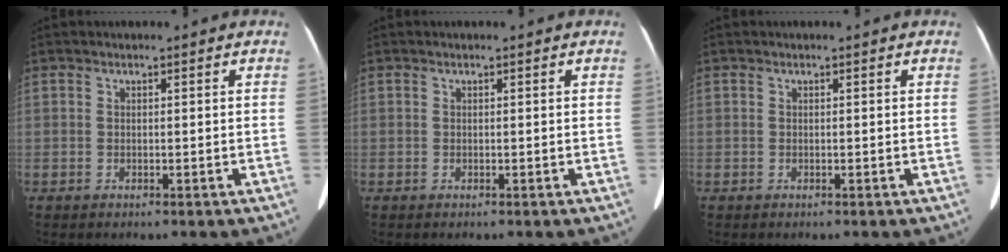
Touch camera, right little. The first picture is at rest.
{"total": 0.0}
{"total": 0.0}